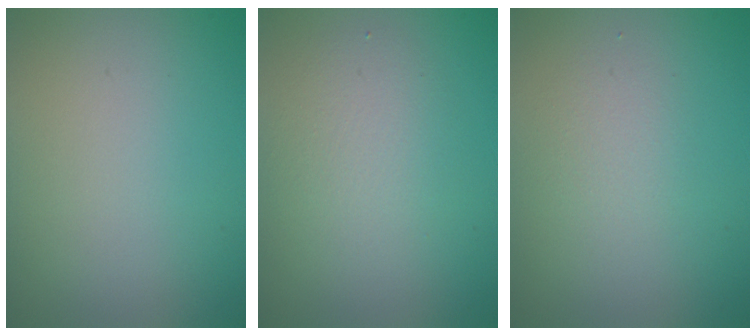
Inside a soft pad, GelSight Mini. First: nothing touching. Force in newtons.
{"total": 2.9, "press": 2.9, "slide": 0.0}
{"total": 1.5, "press": 1.5, "slide": 0.1}